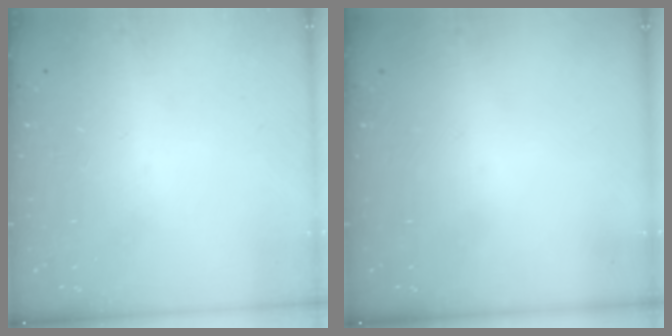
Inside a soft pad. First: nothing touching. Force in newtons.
{"total": 0.0}